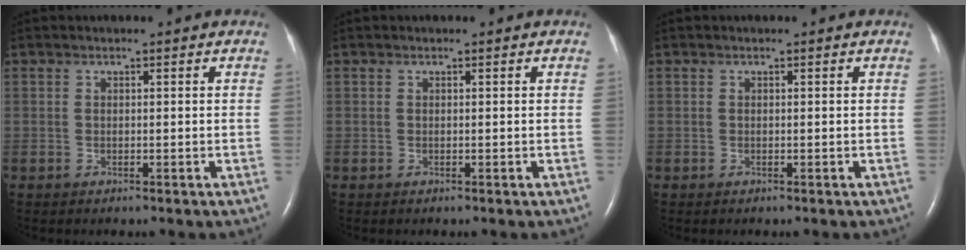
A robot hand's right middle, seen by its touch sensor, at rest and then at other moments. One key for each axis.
{"total": 0.0}
{"total": 0.0}